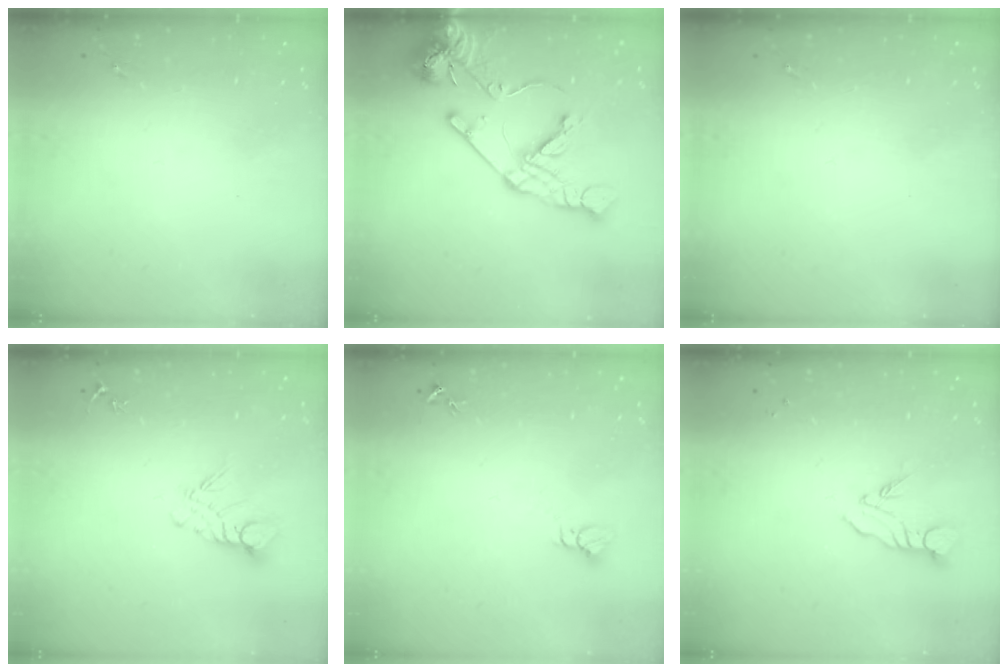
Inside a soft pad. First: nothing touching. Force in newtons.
{"total": 17.1, "press": 16.9, "slide": 2.3}
{"total": 0.0}
{"total": 9.1, "press": 9.1, "slide": 0.9}
{"total": 2.8, "press": 2.8, "slide": 0.1}
{"total": 6.1, "press": 6.1, "slide": 0.5}